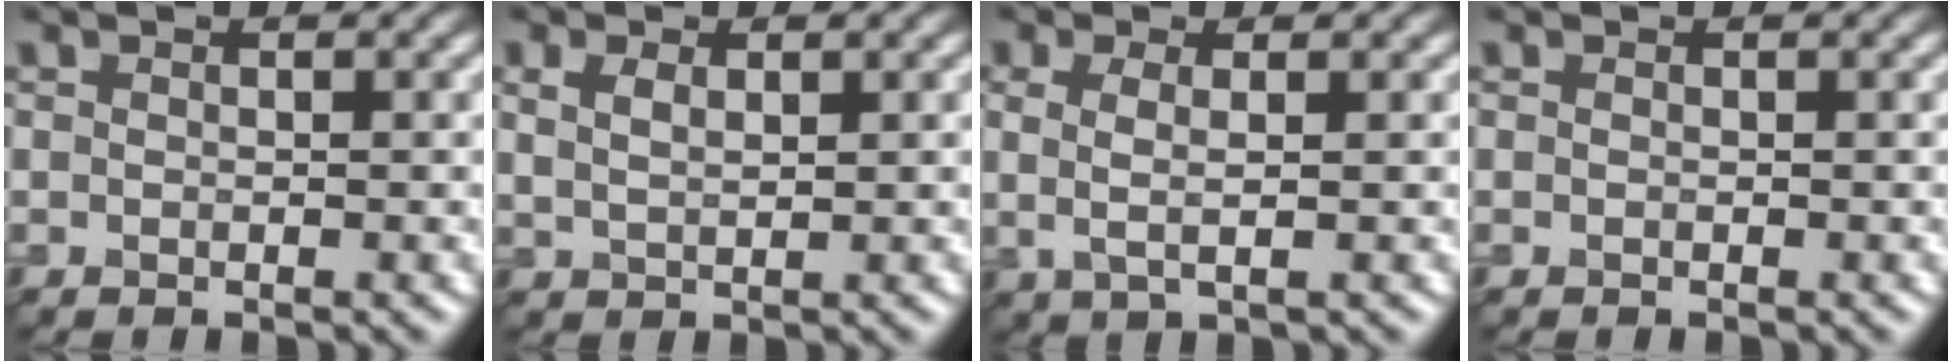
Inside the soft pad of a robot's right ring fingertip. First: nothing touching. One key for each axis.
{"total": 1.8, "fx": 0.9, "fy": 0.9, "fz": 1.3, "tx": -0.030, "ty": -0.001, "tz": 0.022}
{"total": 2.1, "fx": 0.4, "fy": 0.6, "fz": 2.0, "tx": -0.043, "ty": -0.002, "tz": 0.008}
{"total": 0.0}